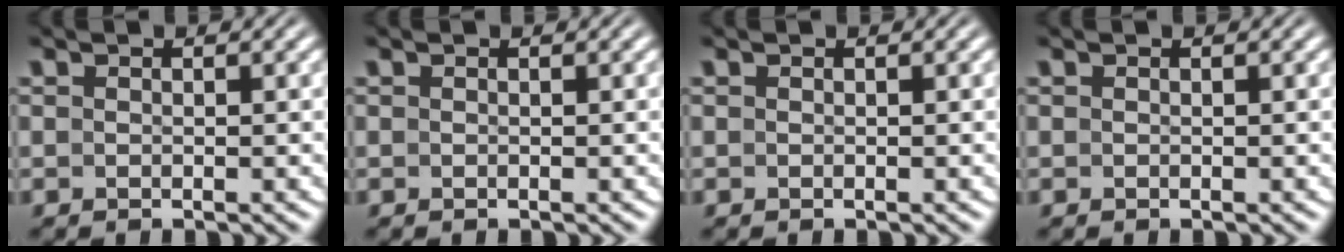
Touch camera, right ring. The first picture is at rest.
{"total": 0.0}
{"total": 0.0}
{"total": 0.0}